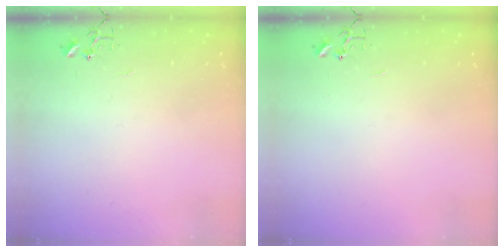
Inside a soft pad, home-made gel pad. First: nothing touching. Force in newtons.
{"total": 0.0}